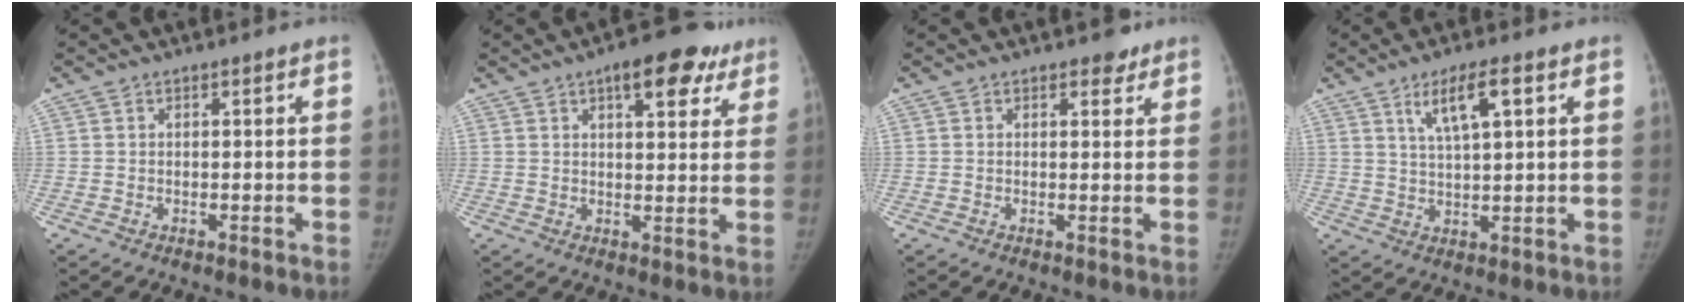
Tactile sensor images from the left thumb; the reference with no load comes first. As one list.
[{"total": 11.0, "force": [6.2, 4.9, 7.6], "torque": [-0.061, -0.011, 0.079]}, {"total": 1.9, "force": [1.5, 1.1, 0.5], "torque": [0.010, -0.007, 0.016]}, {"total": 7.0, "force": [3.2, 1.6, 6.0], "torque": [-0.105, -0.009, 0.060]}]